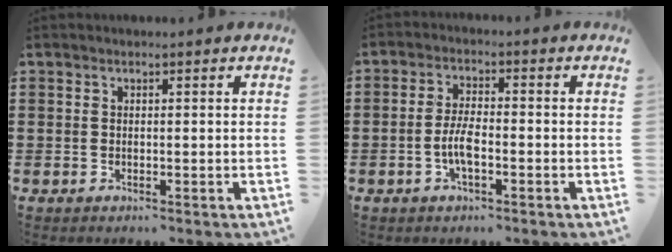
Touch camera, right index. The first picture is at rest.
{"total": 4.6, "force": [-1.4, 1.6, 4.1], "torque": [-0.093, 0.000, -0.031]}